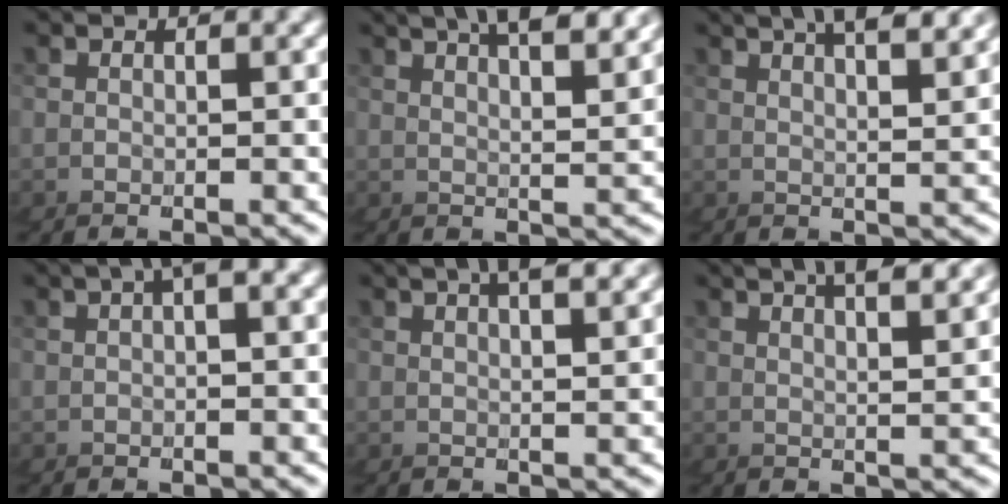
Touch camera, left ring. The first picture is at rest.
{"total": 5.0, "force": [3.9, -3.1, -0.4], "torque": [-0.016, 0.030, 0.052]}
{"total": 4.3, "force": [3.3, -2.8, -0.4], "torque": [-0.013, 0.026, 0.044]}
{"total": 1.4, "force": [-0.1, -0.8, 1.2], "torque": [-0.038, 0.010, -0.002]}
{"total": 2.9, "force": [1.9, -2.2, -0.1], "torque": [-0.011, 0.020, 0.023]}
{"total": 4.2, "force": [3.1, -2.7, -0.4], "torque": [-0.010, 0.024, 0.042]}